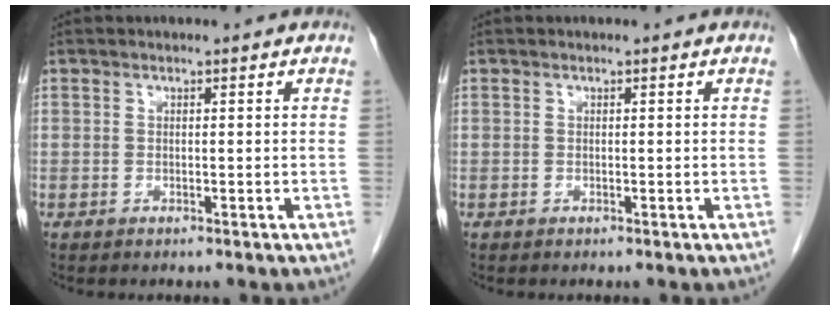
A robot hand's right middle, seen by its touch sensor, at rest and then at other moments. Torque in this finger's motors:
{"motor_torque": [0.00, 0.00, 0.00, 0.00]}